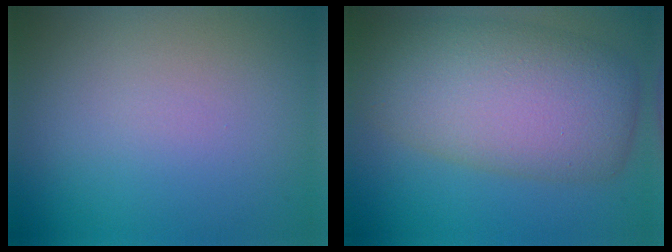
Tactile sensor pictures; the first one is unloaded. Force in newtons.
{"total": 9.7, "press": 9.6, "slide": 0.4}